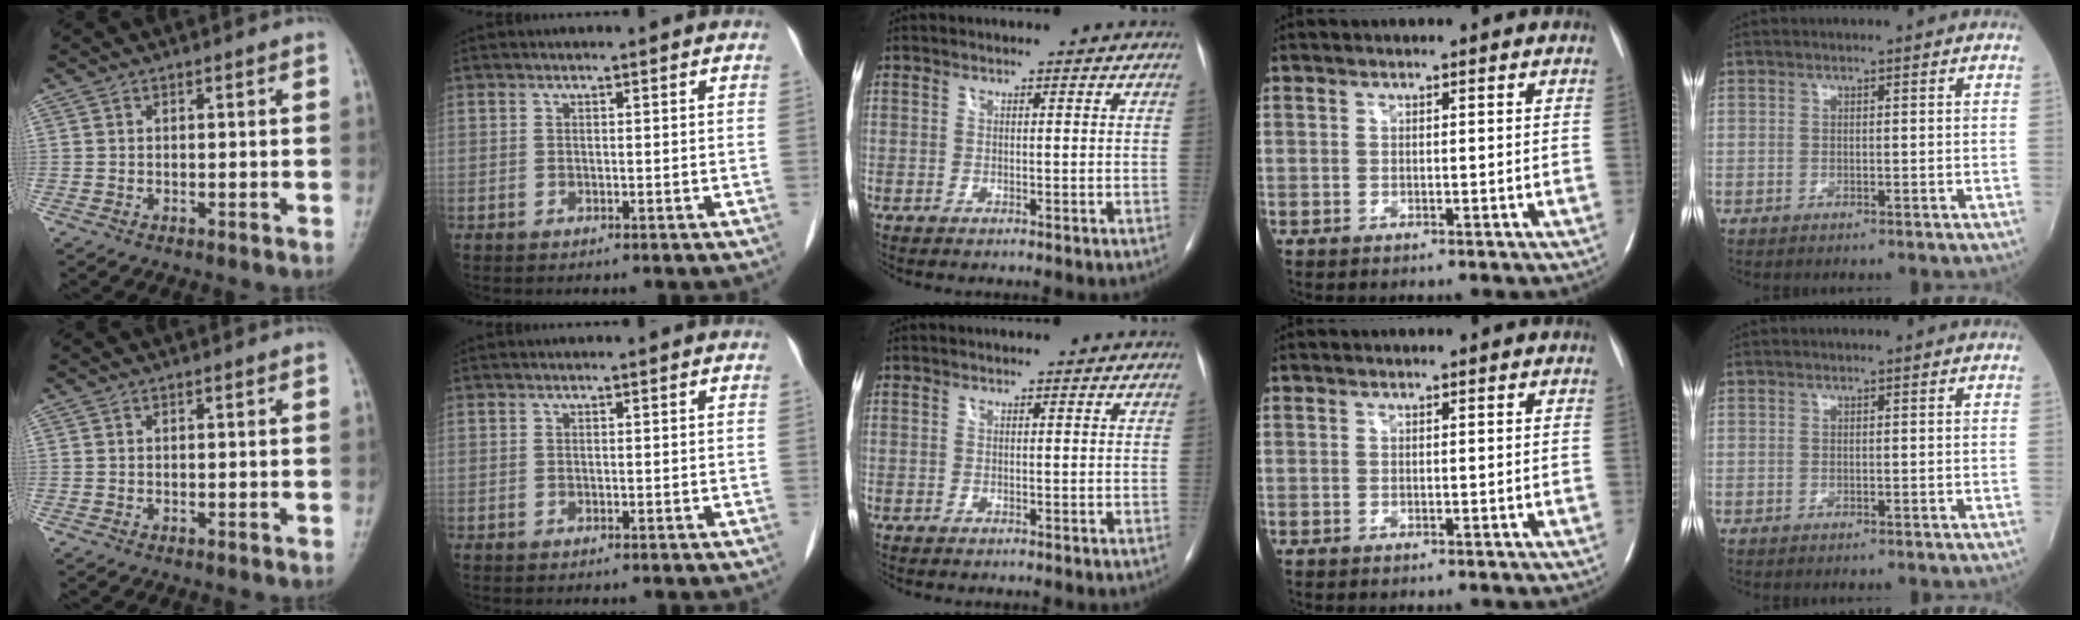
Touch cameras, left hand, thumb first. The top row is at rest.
{}